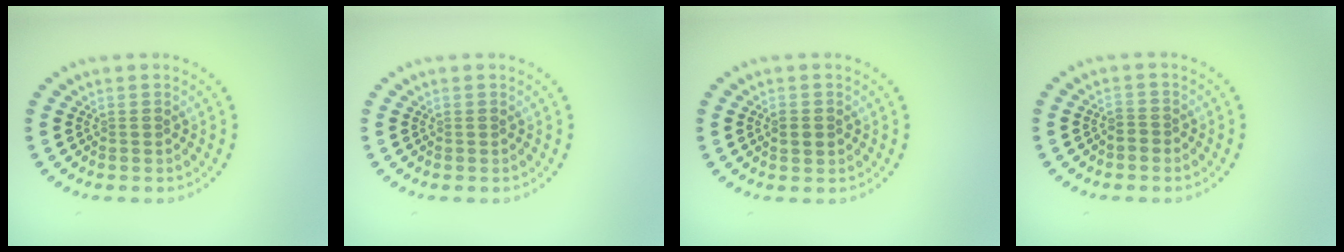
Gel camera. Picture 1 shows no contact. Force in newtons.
{"total": 0.0}
{"total": 1.5, "press": 1.5, "slide": 0.1}
{"total": 1.1, "press": 0.9, "slide": 0.6}